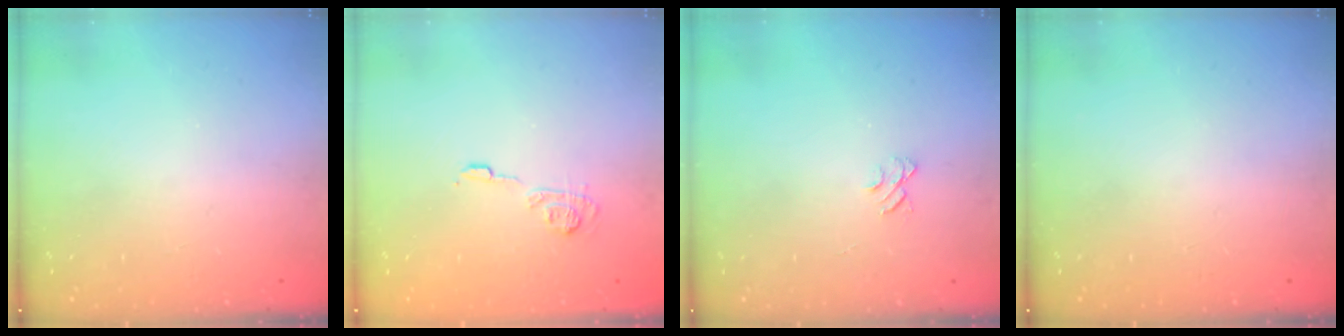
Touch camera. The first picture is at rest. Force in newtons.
{"total": 7.8, "press": 7.8, "slide": 0.6}
{"total": 3.8, "press": 3.8, "slide": 0.3}
{"total": 0.0}